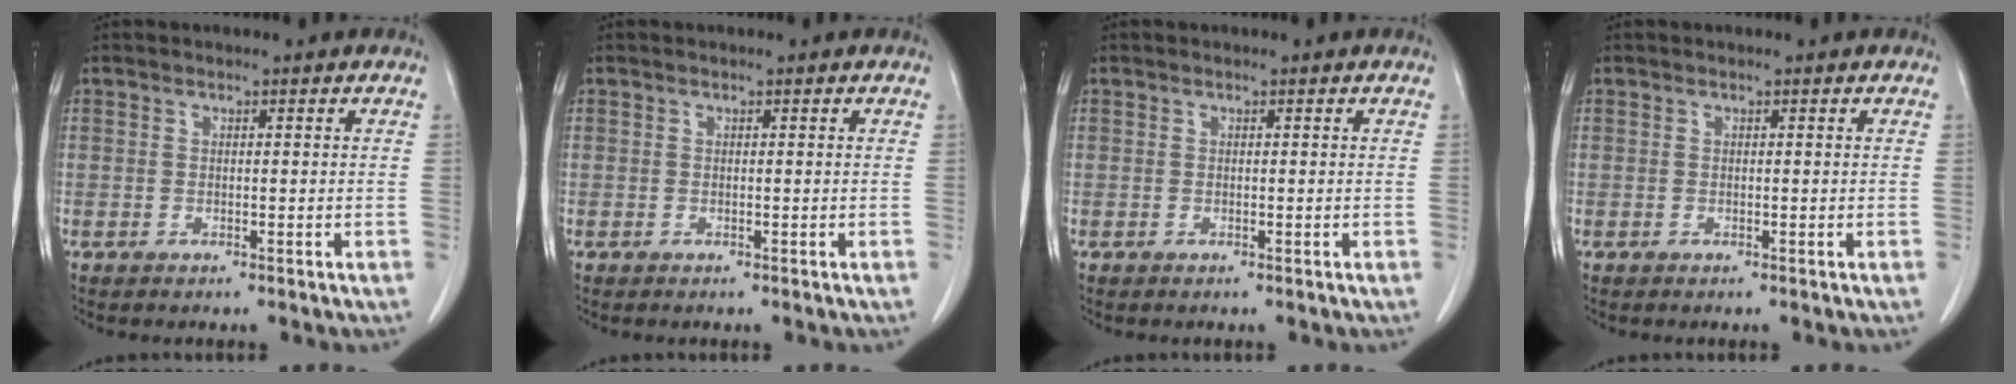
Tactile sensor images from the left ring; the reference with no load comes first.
{"total": 0.0}
{"total": 0.0}
{"total": 0.0}